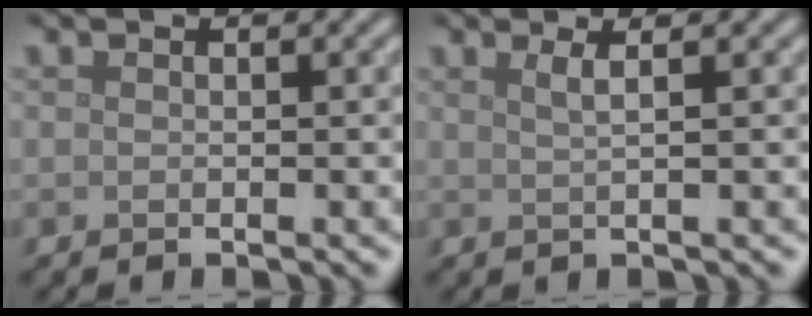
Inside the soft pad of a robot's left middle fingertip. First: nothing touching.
{"total": 2.0, "force": [0.9, 0.7, 1.6], "torque": [-0.018, 0.005, -0.001]}